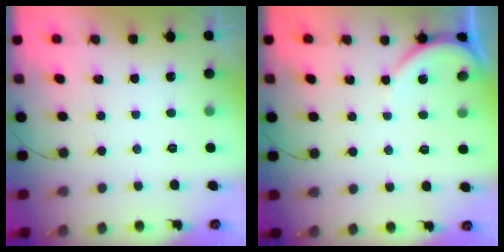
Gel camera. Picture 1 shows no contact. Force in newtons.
{"total": 3.9, "press": 3.9, "slide": 0.3}